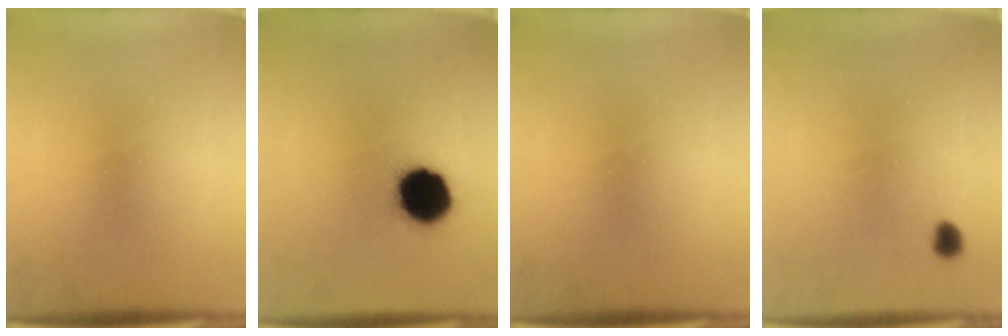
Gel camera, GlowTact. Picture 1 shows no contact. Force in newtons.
{"total": 14.6}
{"total": 0.0}
{"total": 1.8}